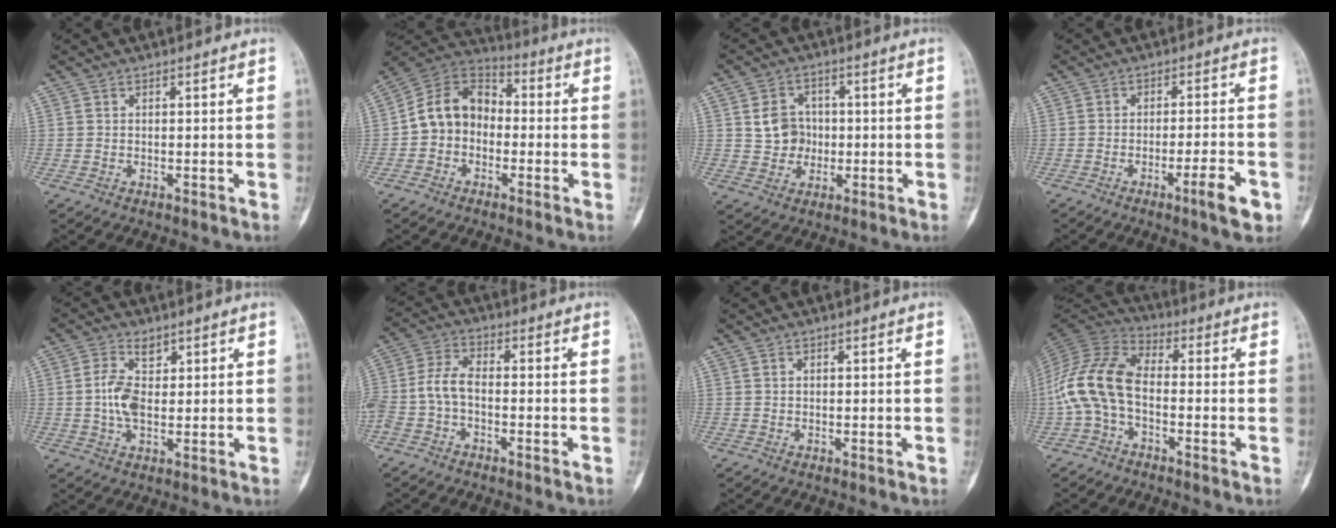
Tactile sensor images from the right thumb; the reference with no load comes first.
{"total": 11.3, "force": [-1.4, 9.1, 6.5], "torque": [-0.096, 0.042, -0.041]}
{"total": 6.8, "force": [0.4, 6.1, 2.9], "torque": [-0.022, 0.003, 0.005]}
{"total": 6.4, "force": [-3.1, 0.9, 5.5], "torque": [-0.086, 0.013, -0.042]}
{"total": 6.2, "force": [1.2, 3.8, 4.7], "torque": [-0.090, 0.002, 0.021]}
{"total": 6.9, "force": [-1.8, 3.8, 5.5], "torque": [-0.125, 0.025, -0.044]}
{"total": 0.5, "force": [0.2, 0.4, 0.3], "torque": [-0.004, 0.000, 0.005]}
{"total": 11.9, "force": [-2.3, 7.0, 9.4], "torque": [-0.193, 0.035, -0.057]}